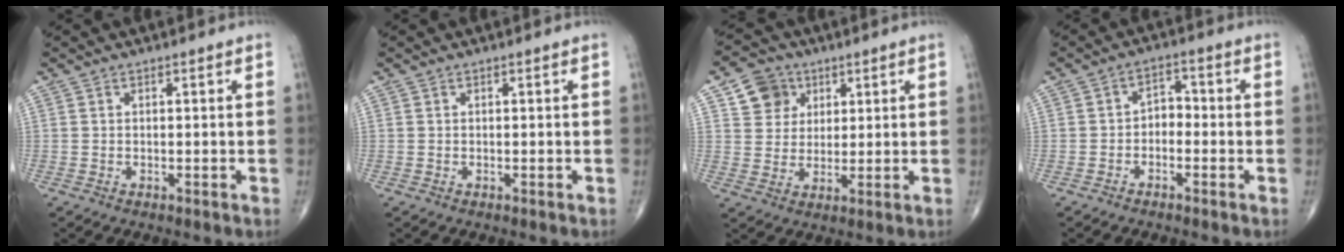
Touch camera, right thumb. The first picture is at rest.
{"total": 0.0}
{"total": 7.5, "force": [3.3, 6.5, 1.9], "torque": [-0.003, -0.009, 0.056]}
{"total": 3.4, "force": [-1.2, 2.4, 2.1], "torque": [-0.014, 0.026, -0.033]}